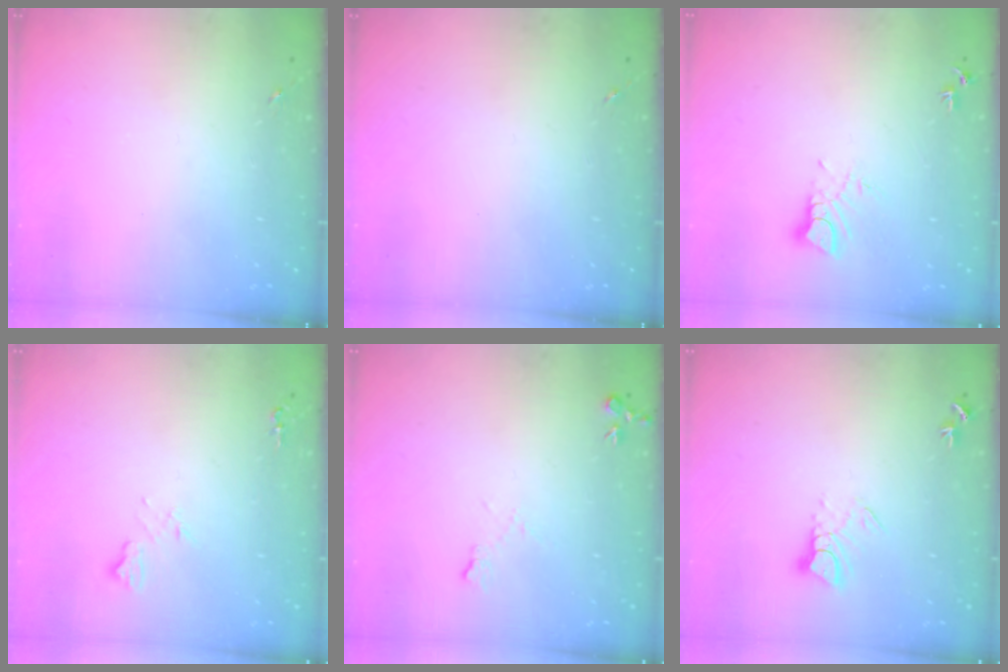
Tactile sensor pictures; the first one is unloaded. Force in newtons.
{"total": 0.0}
{"total": 4.3, "press": 4.3, "slide": 0.4}
{"total": 5.8, "press": 5.8, "slide": 0.7}
{"total": 6.9, "press": 6.8, "slide": 1.0}
{"total": 5.5, "press": 5.5, "slide": 0.4}